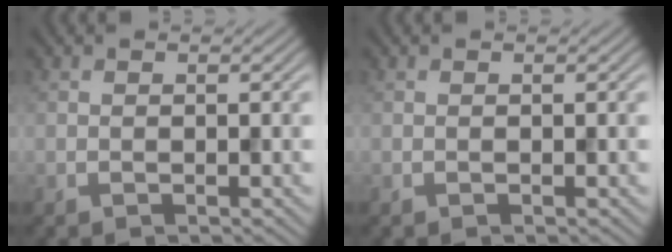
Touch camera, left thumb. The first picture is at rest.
{"total": 0.0}